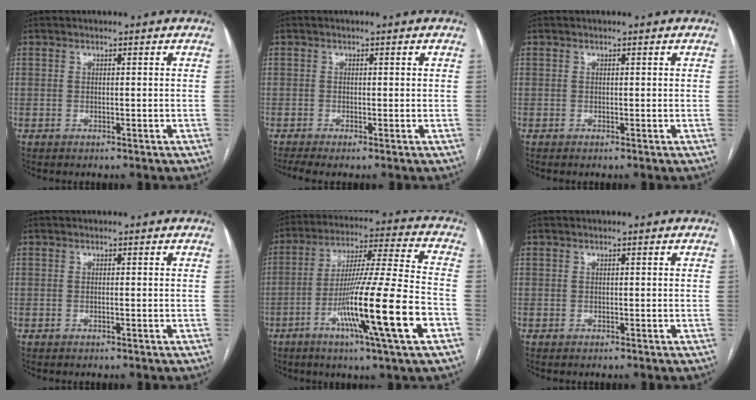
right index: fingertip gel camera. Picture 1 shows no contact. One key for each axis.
{"total": 1.7, "fx": -0.8, "fy": 0.4, "fz": 1.5, "tx": -0.032, "ty": -0.004, "tz": -0.019}
{"total": 0.0}
{"total": 0.0}
{"total": 18.8, "fx": -6.9, "fy": -0.9, "fz": 17.5, "tx": -0.310, "ty": -0.020, "tz": -0.122}
{"total": 0.0}